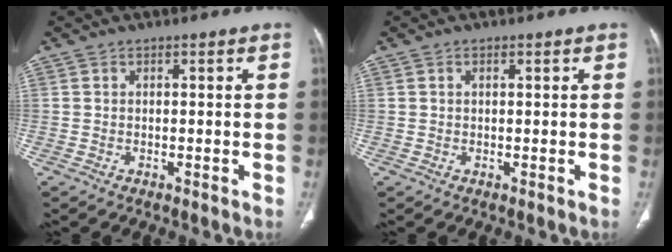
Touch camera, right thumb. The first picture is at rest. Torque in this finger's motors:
{"motor_torque": [-0.12, -0.11, -0.04, 0.23, 0.04]}